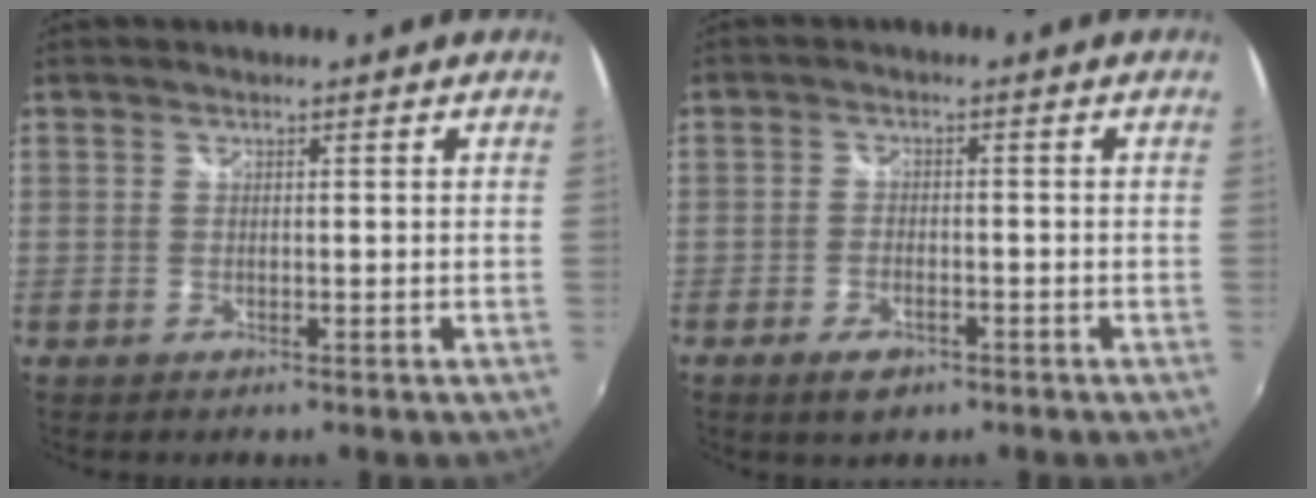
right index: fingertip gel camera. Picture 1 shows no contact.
{"total": 4.4, "force": [-2.8, 2.3, 2.5], "torque": [-0.062, -0.004, -0.048]}